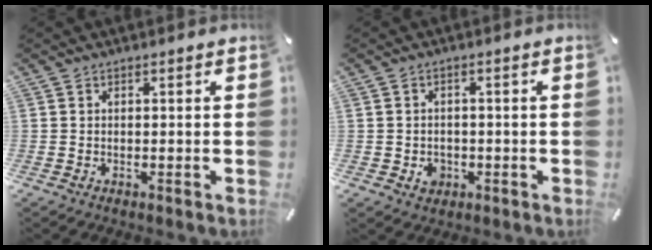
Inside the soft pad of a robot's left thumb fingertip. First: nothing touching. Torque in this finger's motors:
{"motor_torque": [0.21, 0.39, 0.06, -0.02, -0.01]}